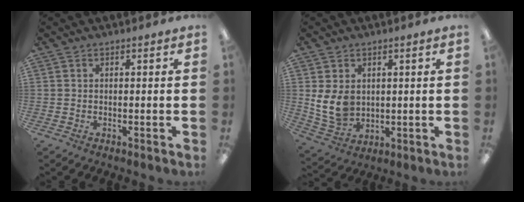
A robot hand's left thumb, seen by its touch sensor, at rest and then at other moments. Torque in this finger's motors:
{"motor_torque": [0.69, 1.90, 0.65, -0.66, 0.07]}